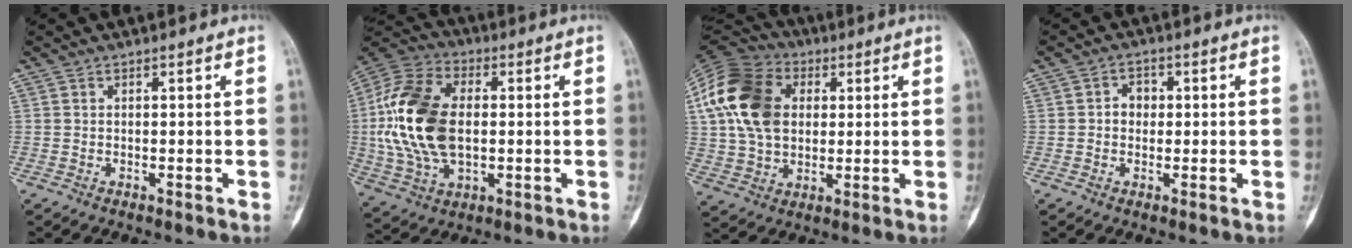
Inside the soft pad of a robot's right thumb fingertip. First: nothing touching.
{"total": 20.5, "force": [0.7, 12.7, 16.1], "torque": [-0.325, 0.010, 0.015]}
{"total": 19.8, "force": [4.1, 14.3, 13.1], "torque": [-0.252, 0.014, 0.071]}
{"total": 3.0, "force": [0.1, 2.6, 1.6], "torque": [-0.005, 0.009, -0.005]}